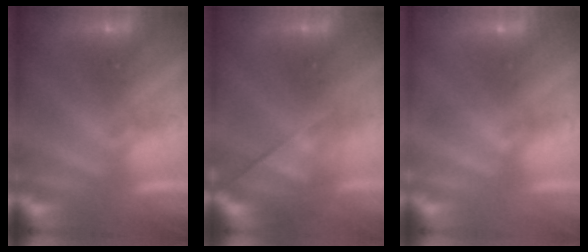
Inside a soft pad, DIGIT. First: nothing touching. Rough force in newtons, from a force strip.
{"total": 3.6}
{"total": 2.1}